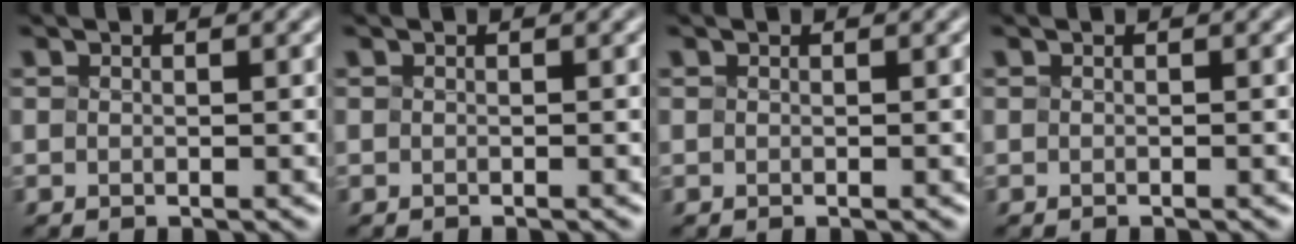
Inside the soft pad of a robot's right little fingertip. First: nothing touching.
{"total": 0.6, "force": [-0.6, 0.1, 0.2], "torque": [0.002, 0.000, -0.010]}
{"total": 0.0}
{"total": 0.6, "force": [-0.6, 0.0, 0.2], "torque": [0.002, 0.000, -0.009]}